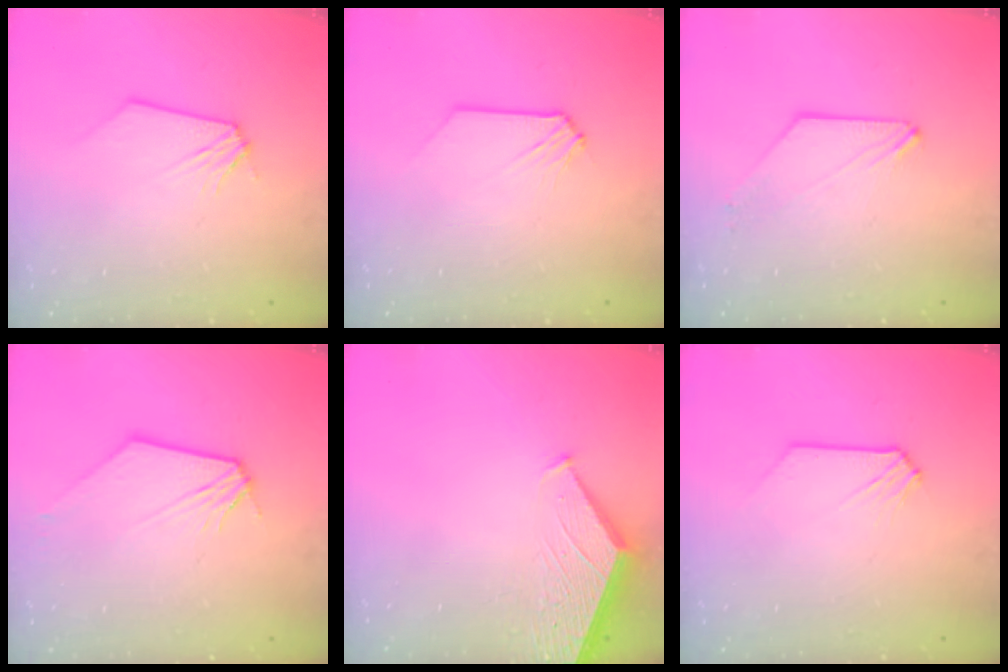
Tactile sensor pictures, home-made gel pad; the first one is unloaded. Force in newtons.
{"total": 0.6, "press": 0.6, "slide": 0.0}
{"total": 0.7, "press": 0.7, "slide": 0.1}
{"total": 1.9, "press": 1.9, "slide": 0.2}
{"total": 1.4, "press": 1.4, "slide": 0.3}
{"total": 0.0}